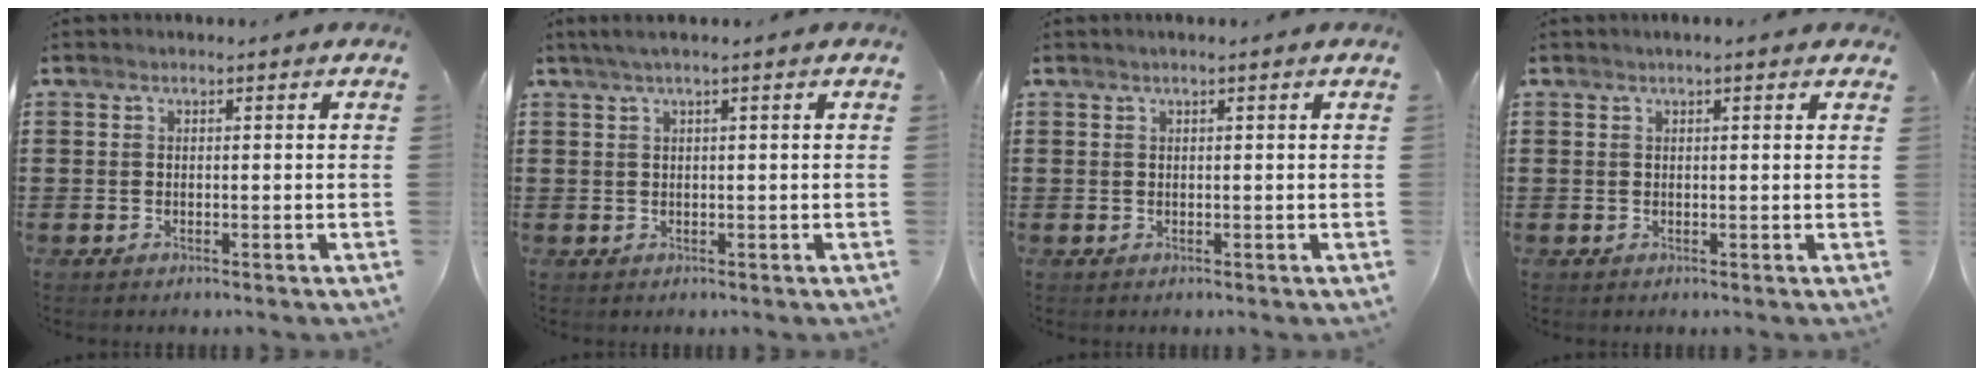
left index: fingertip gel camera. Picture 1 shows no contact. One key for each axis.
{"total": 1.5, "fx": 0.4, "fy": -0.1, "fz": 1.4, "tx": -0.024, "ty": -0.002, "tz": 0.007}
{"total": 0.7, "fx": 0.4, "fy": -0.1, "fz": 0.6, "tx": -0.010, "ty": -0.001, "tz": 0.007}
{"total": 1.1, "fx": 0.6, "fy": 0.1, "fz": 0.9, "tx": -0.017, "ty": 0.001, "tz": 0.011}